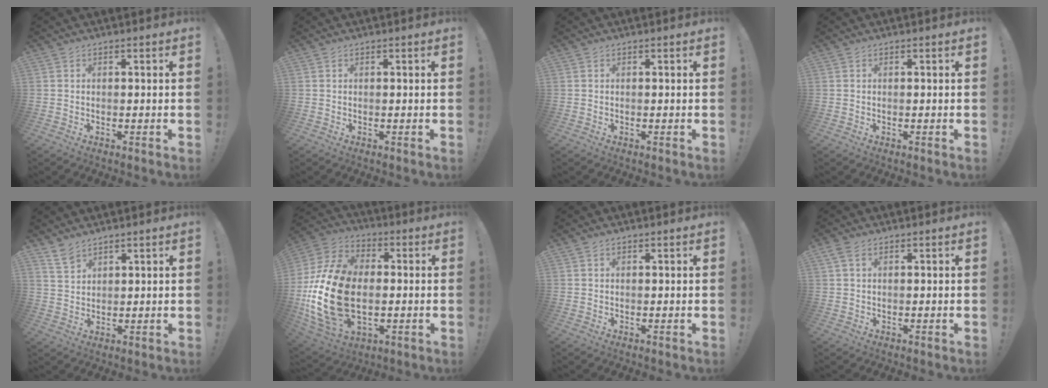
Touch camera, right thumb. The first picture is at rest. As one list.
[{"total": 0.0}, {"total": 0.0}, {"total": 0.0}, {"total": 4.8, "force": [3.9, 2.1, 1.9], "torque": [-0.030, -0.025, 0.073]}, {"total": 24.5, "force": [-2.8, 16.2, 18.1], "torque": [-0.359, 0.027, -0.037]}, {"total": 0.5, "force": [-0.2, -0.4, -0.1], "torque": [0.002, 0.005, -0.005]}, {"total": 2.4, "force": [1.1, 1.4, 1.7], "torque": [-0.033, 0.003, 0.020]}]